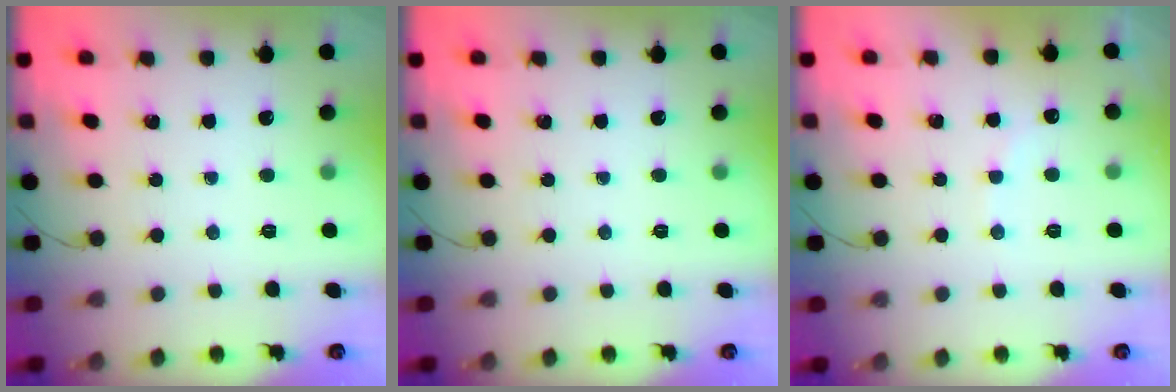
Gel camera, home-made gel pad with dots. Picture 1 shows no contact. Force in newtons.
{"total": 0.0}
{"total": 6.0, "press": 5.9, "slide": 1.1}